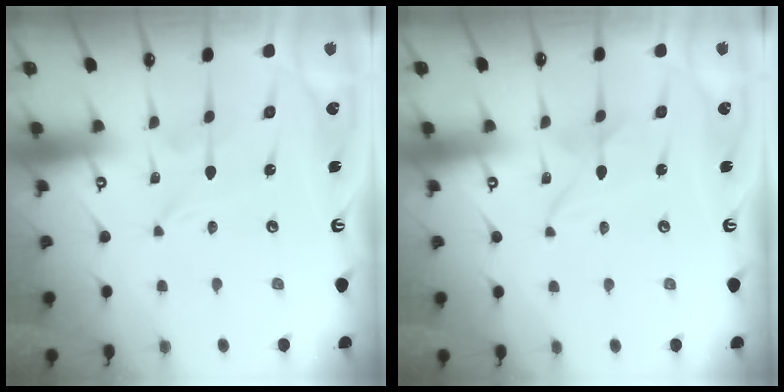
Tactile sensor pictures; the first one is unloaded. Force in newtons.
{"total": 2.1, "press": 2.1, "slide": 0.3}